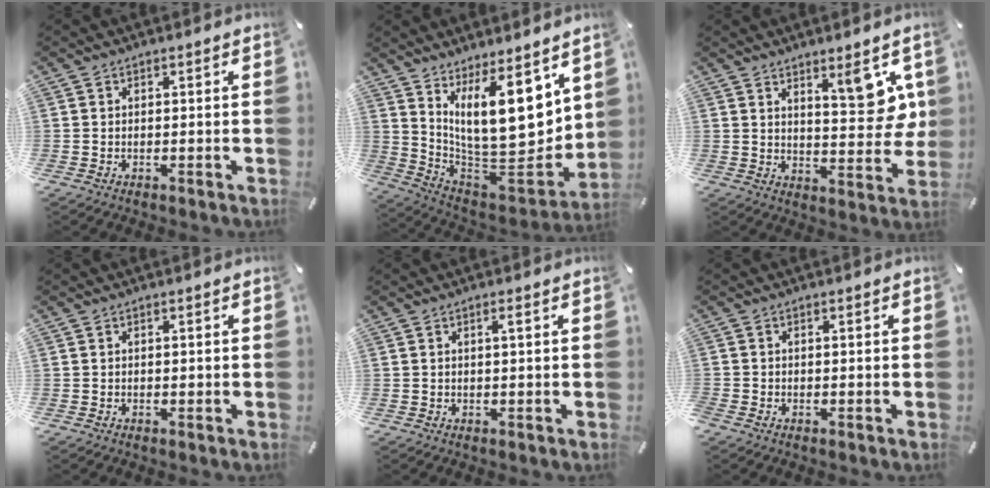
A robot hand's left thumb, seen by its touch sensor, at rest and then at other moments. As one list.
[{"total": 19.5, "force": [7.9, 9.7, 15.0], "torque": [-0.240, -0.078, 0.142]}, {"total": 10.1, "force": [6.2, 4.0, 6.9], "torque": [-0.075, -0.045, 0.101]}, {"total": 0.0}, {"total": 1.2, "force": [0.3, 0.1, 1.2], "torque": [-0.022, 0.002, 0.004]}, {"total": 0.6, "force": [-0.5, 0.3, 0.1], "torque": [-0.001, 0.001, -0.010]}]